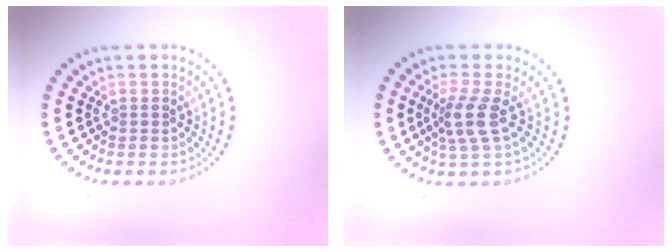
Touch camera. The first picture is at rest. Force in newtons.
{"total": 2.9, "press": 2.3, "slide": 1.8}